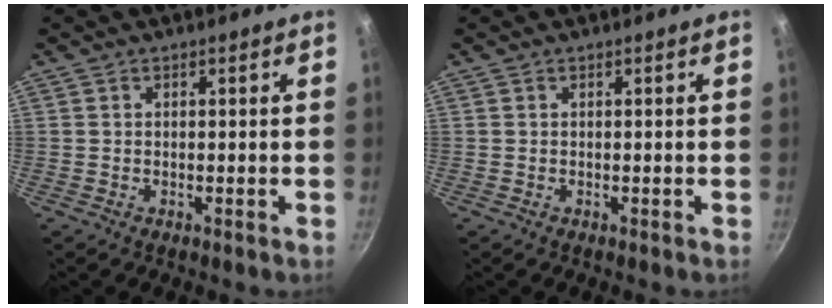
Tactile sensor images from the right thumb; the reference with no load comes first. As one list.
[{"total": 0.0}]